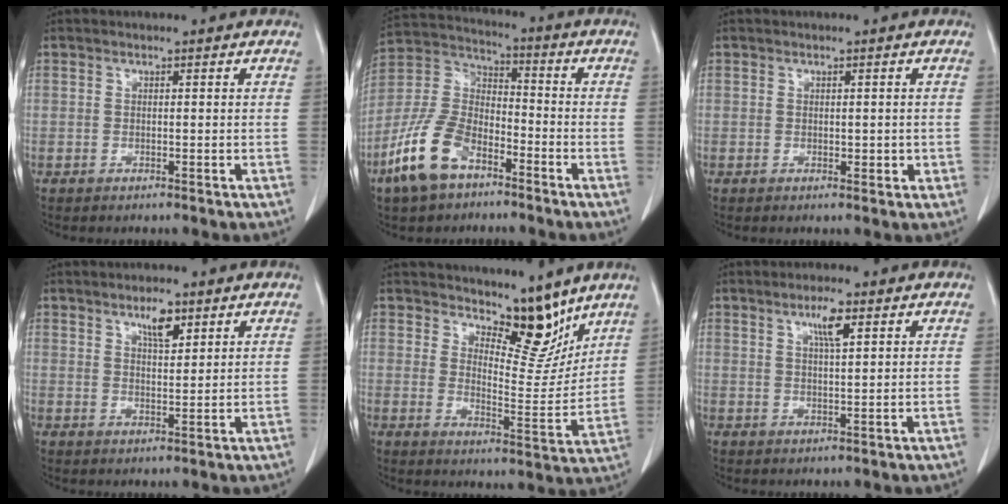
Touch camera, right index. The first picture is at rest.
{"total": 12.8, "force": [-7.5, 6.4, 8.0], "torque": [-0.188, 0.002, -0.150]}
{"total": 1.7, "force": [-0.1, 1.1, 1.3], "torque": [-0.013, 0.001, 0.002]}
{"total": 4.1, "force": [2.5, 1.3, 3.0], "torque": [-0.052, -0.001, 0.044]}
{"total": 9.4, "force": [7.7, 3.0, 4.5], "torque": [-0.057, -0.020, 0.126]}
{"total": 3.9, "force": [2.1, 0.5, 3.3], "torque": [-0.059, 0.000, 0.036]}